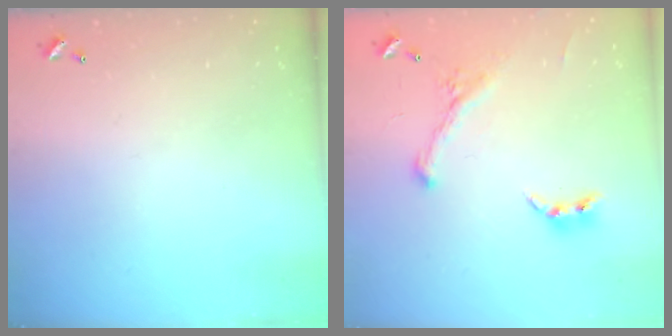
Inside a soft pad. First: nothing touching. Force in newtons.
{"total": 1.1, "press": 0.6, "slide": 0.9}